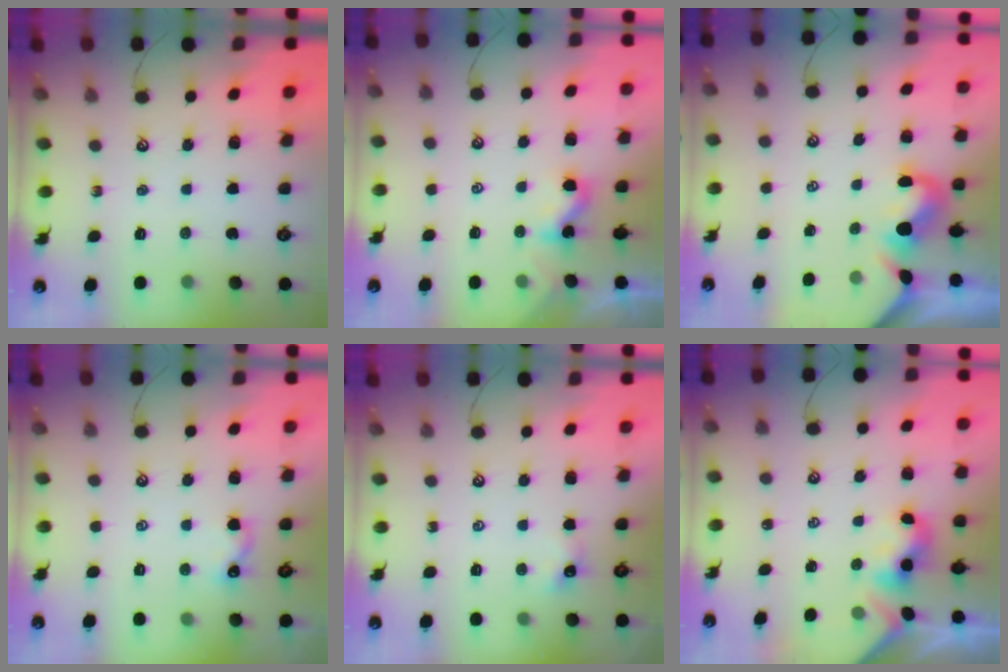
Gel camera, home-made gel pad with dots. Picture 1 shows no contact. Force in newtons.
{"total": 1.9, "press": 1.9, "slide": 0.2}
{"total": 1.4, "press": 1.2, "slide": 0.7}
{"total": 0.8, "press": 0.6, "slide": 0.5}
{"total": 1.7, "press": 1.7, "slide": 0.4}
{"total": 2.4, "press": 2.4, "slide": 0.2}